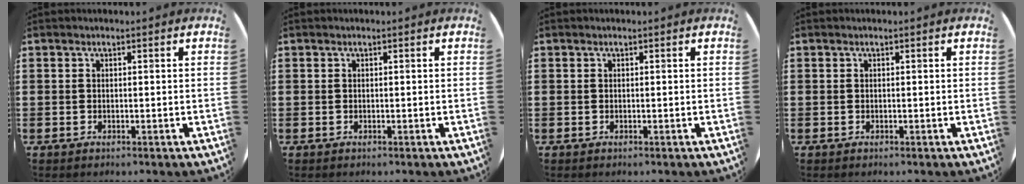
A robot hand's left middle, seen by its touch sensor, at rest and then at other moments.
{"total": 0.0}
{"total": 0.0}
{"total": 0.0}